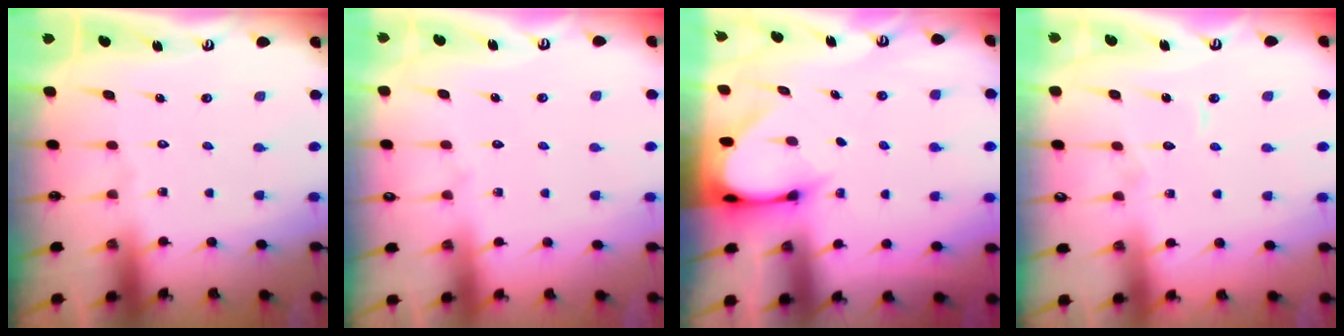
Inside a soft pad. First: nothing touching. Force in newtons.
{"total": 2.9, "press": 2.9, "slide": 0.4}
{"total": 3.3, "press": 3.3, "slide": 0.2}
{"total": 3.4, "press": 3.4, "slide": 0.2}